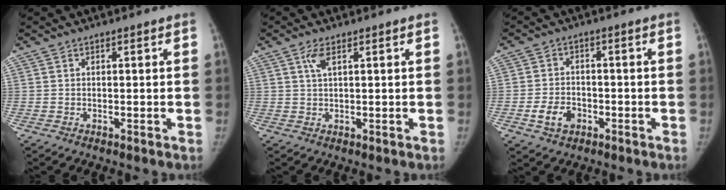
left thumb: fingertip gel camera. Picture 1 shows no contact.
{"total": 2.4, "force": [1.2, 0.7, 2.0], "torque": [-0.048, 0.001, 0.028]}
{"total": 5.2, "force": [-2.1, 3.8, 2.9], "torque": [-0.044, 0.014, -0.034]}